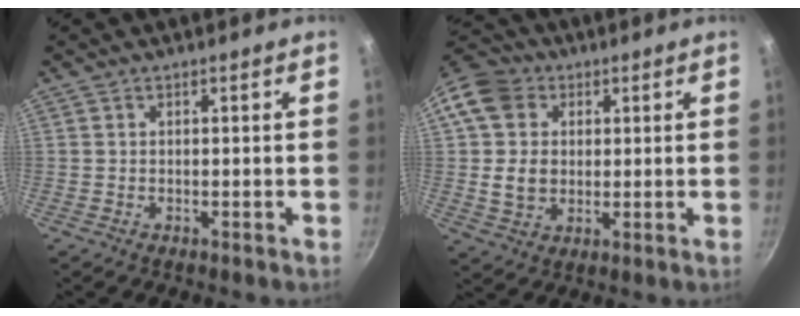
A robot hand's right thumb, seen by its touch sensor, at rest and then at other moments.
{"total": 12.3, "force": [2.6, 10.2, 6.4], "torque": [-0.094, 0.007, 0.039]}